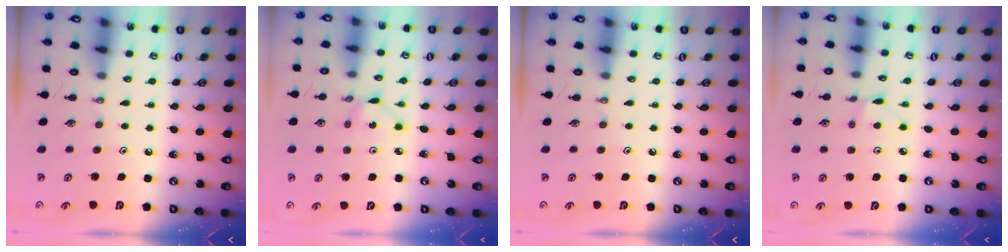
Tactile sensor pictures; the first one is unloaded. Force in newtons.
{"total": 1.5, "press": 1.5, "slide": 0.1}
{"total": 0.0}
{"total": 3.0, "press": 3.0, "slide": 0.4}